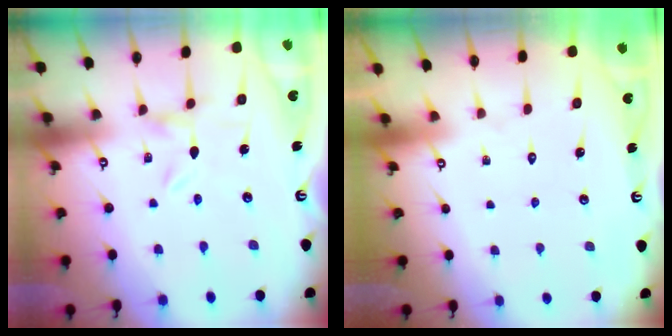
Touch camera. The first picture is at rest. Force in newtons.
{"total": 1.7, "press": 1.7, "slide": 0.1}